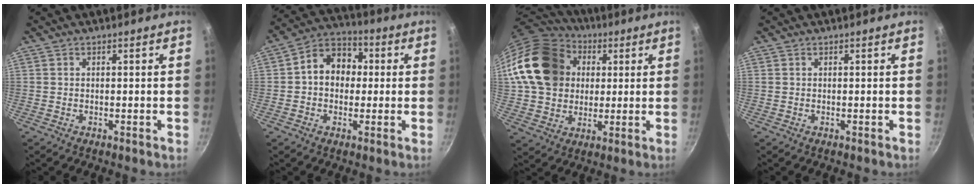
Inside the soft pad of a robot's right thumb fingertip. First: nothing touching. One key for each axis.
{"total": 10.6, "fx": 0.8, "fy": 8.3, "fz": 6.5, "tx": -0.062, "ty": 0.028, "tz": -0.007}
{"total": 20.7, "fx": 4.3, "fy": 16.8, "fz": 11.3, "tx": -0.185, "ty": 0.026, "tz": 0.079}
{"total": 0.0}